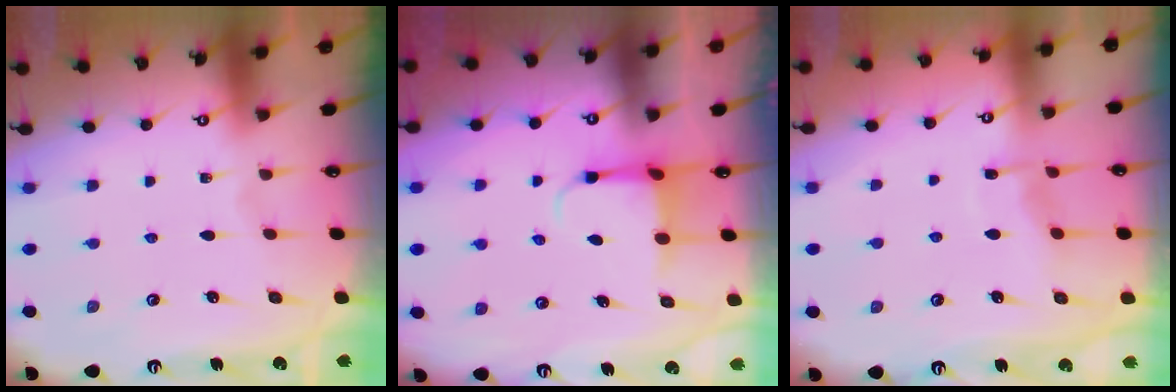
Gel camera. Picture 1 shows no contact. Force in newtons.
{"total": 3.8, "press": 3.6, "slide": 1.2}
{"total": 5.6, "press": 5.6, "slide": 0.6}